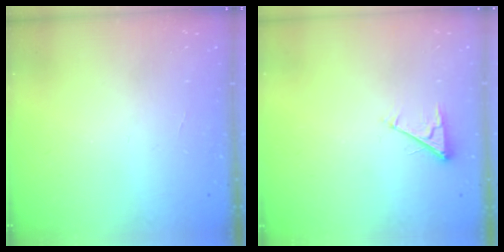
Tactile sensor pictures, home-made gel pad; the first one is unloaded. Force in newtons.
{"total": 3.9, "press": 3.9, "slide": 0.6}